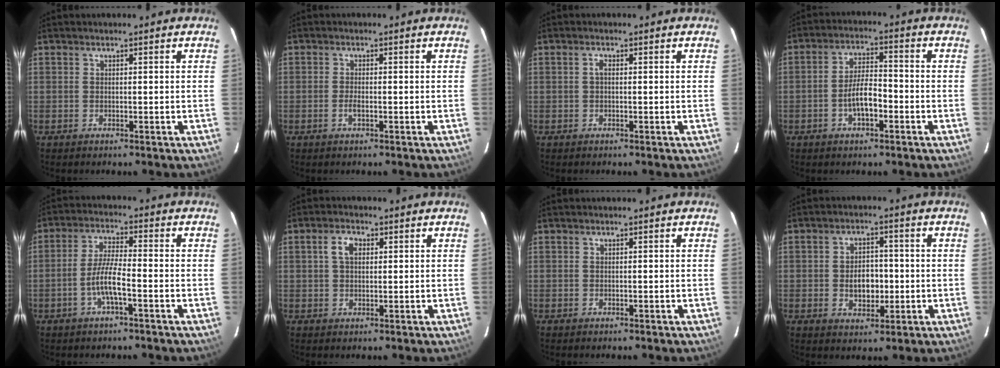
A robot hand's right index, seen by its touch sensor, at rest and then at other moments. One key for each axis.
{"total": 1.7, "fx": -0.7, "fy": 0.5, "fz": 1.4, "tx": -0.030, "ty": 0.000, "tz": -0.013}
{"total": 1.0, "fx": 0.0, "fy": 0.5, "fz": 0.8, "tx": -0.017, "ty": 0.005, "tz": -0.002}
{"total": 6.1, "fx": -2.5, "fy": 2.3, "fz": 5.1, "tx": -0.102, "ty": 0.009, "tz": -0.040}
{"total": 5.8, "fx": -2.5, "fy": 0.6, "fz": 5.2, "tx": -0.110, "ty": 0.005, "tz": -0.049}
{"total": 3.5, "fx": 1.0, "fy": 2.2, "fz": 2.6, "tx": -0.048, "ty": 0.011, "tz": 0.018}
{"total": 0.0}
{"total": 6.0, "fx": -0.8, "fy": 4.1, "fz": 4.3, "tx": -0.079, "ty": 0.006, "tz": -0.006}